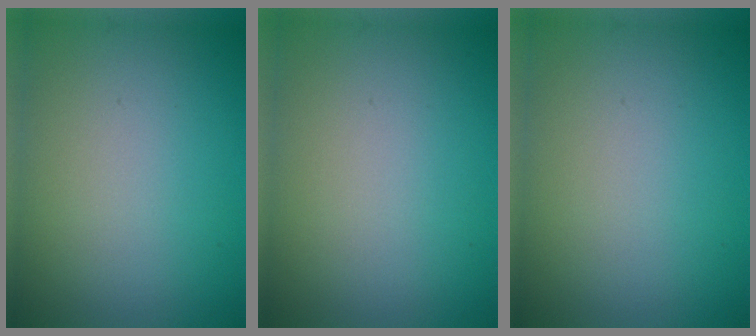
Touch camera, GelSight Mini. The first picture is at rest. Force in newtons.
{"total": 0.0}
{"total": 0.0}